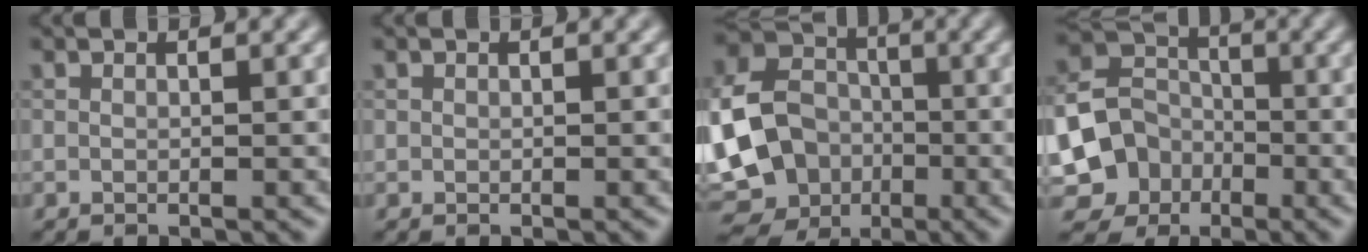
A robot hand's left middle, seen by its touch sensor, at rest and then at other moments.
{"total": 0.0}
{"total": 13.6, "force": [-3.2, 11.8, 6.1], "torque": [-0.125, -0.022, -0.071]}
{"total": 8.1, "force": [-3.0, 6.9, 2.8], "torque": [-0.048, -0.006, -0.076]}